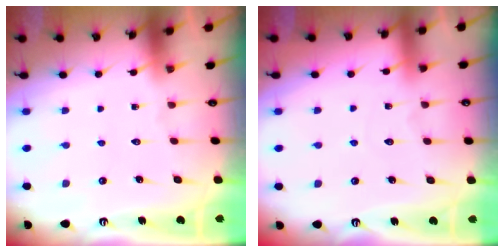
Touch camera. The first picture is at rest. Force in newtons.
{"total": 3.4, "press": 3.3, "slide": 0.4}